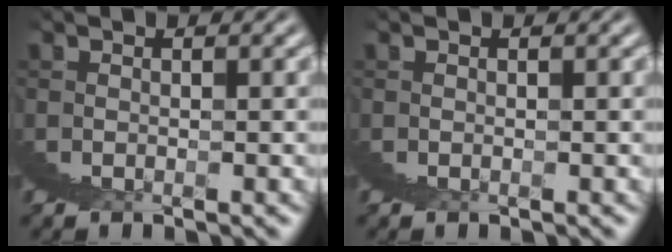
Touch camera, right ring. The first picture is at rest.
{"total": 0.0}